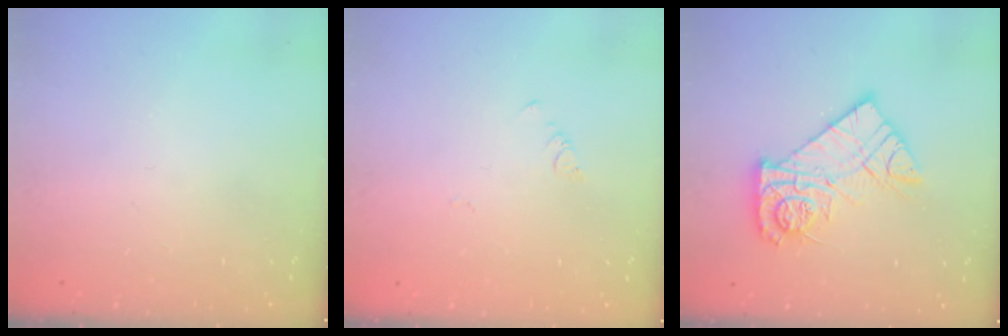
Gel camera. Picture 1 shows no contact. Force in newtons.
{"total": 1.9, "press": 1.9, "slide": 0.4}
{"total": 14.6, "press": 14.6, "slide": 1.4}